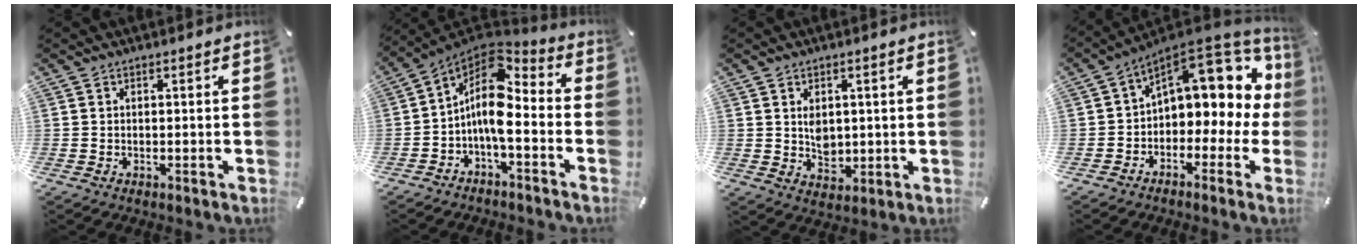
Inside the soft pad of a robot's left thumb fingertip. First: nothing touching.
{"total": 11.5, "force": [-1.1, 6.1, 9.7], "torque": [-0.198, -0.014, -0.023]}
{"total": 4.9, "force": [1.2, 4.0, 2.6], "torque": [-0.024, -0.008, 0.017]}
{"total": 13.4, "force": [6.2, 7.9, 8.9], "torque": [-0.119, -0.050, 0.105]}